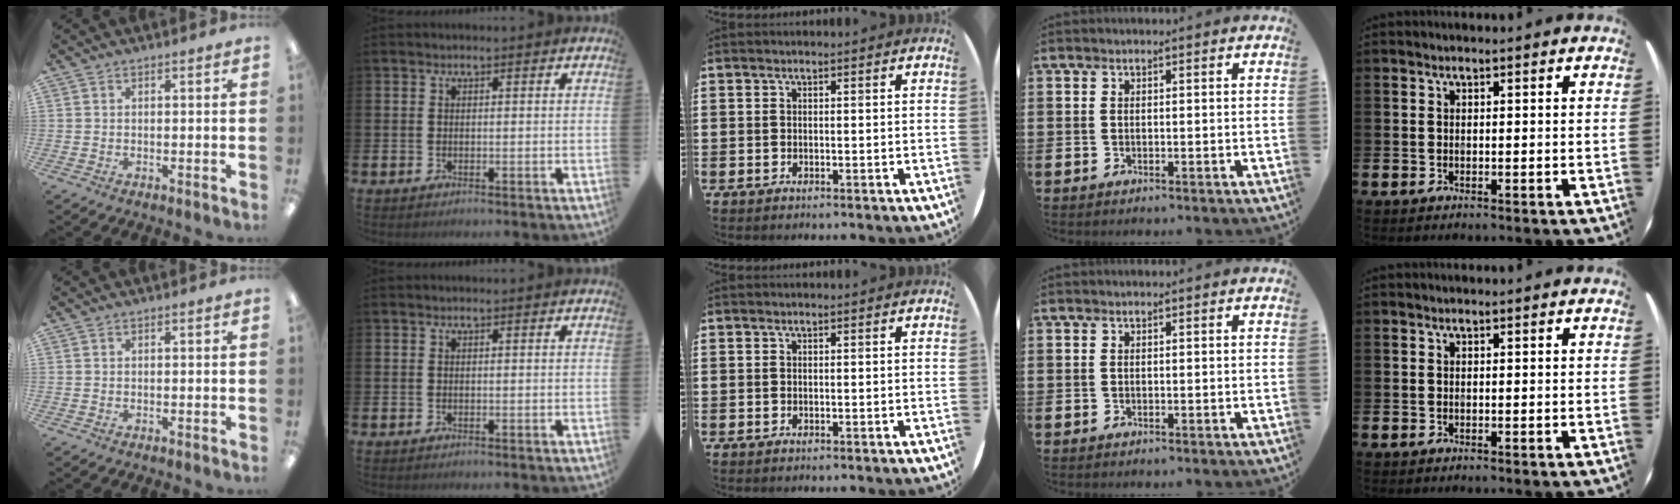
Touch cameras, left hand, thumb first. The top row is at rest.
{}